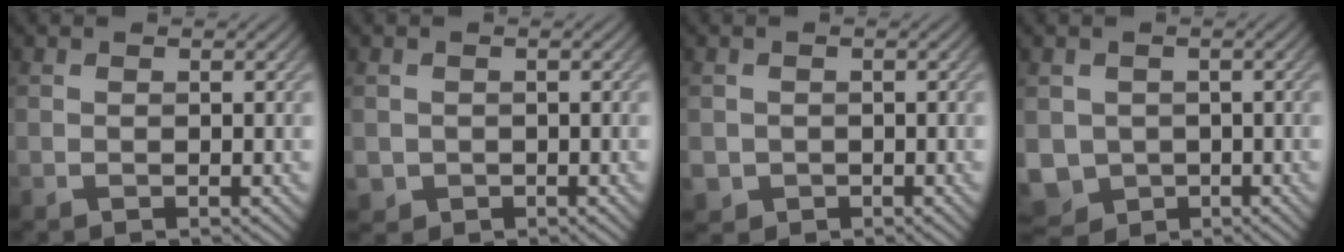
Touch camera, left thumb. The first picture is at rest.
{"total": 1.7, "force": [-0.3, 1.6, 0.2], "torque": [-0.006, -0.013, -0.006]}
{"total": 1.9, "force": [-0.5, 1.8, 0.3], "torque": [-0.009, -0.012, -0.011]}
{"total": 5.0, "force": [-0.8, 4.6, 1.8], "torque": [-0.062, -0.030, -0.016]}